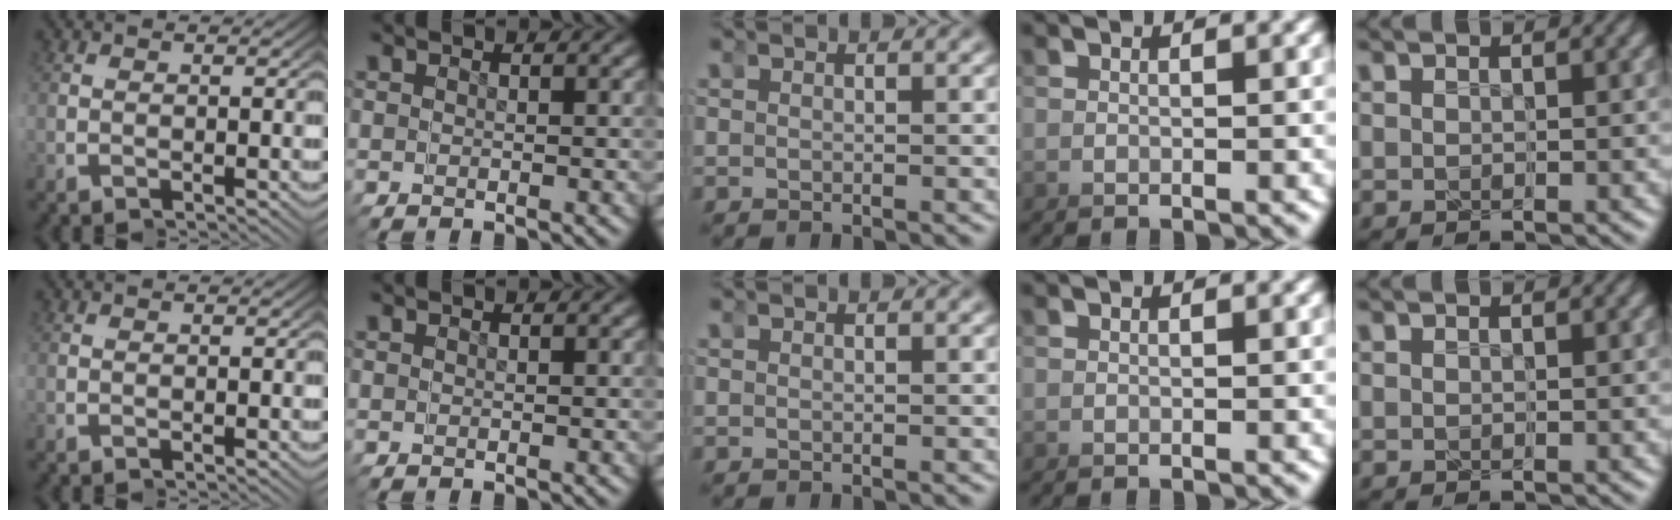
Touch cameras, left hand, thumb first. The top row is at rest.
{}